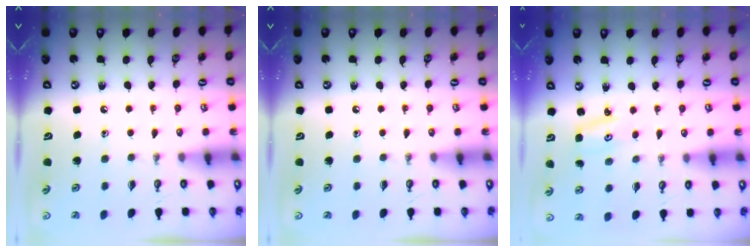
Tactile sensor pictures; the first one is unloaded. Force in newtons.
{"total": 0.0}
{"total": 3.3, "press": 3.3, "slide": 0.3}